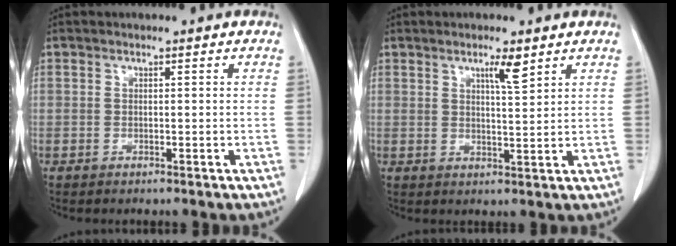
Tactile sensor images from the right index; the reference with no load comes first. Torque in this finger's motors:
{"motor_torque": [0.31, 0.32, 0.03, 0.04]}